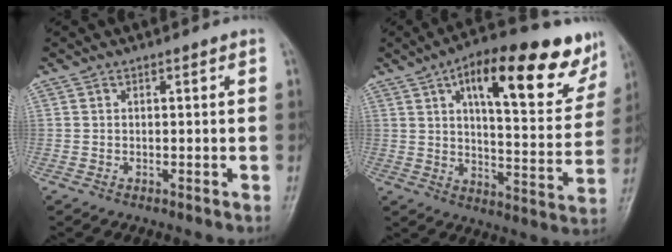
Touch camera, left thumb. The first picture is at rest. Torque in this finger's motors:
{"motor_torque": [1.03, 1.05, 1.63, -1.15, 0.13]}